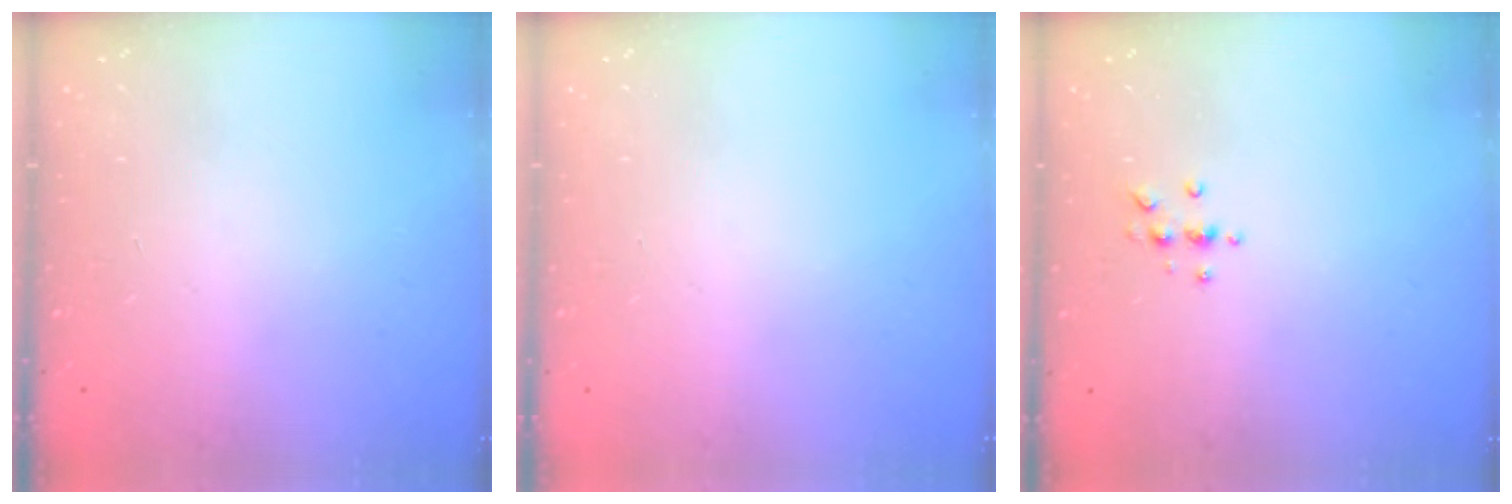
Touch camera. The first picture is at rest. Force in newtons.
{"total": 0.0}
{"total": 4.6, "press": 4.6, "slide": 0.6}